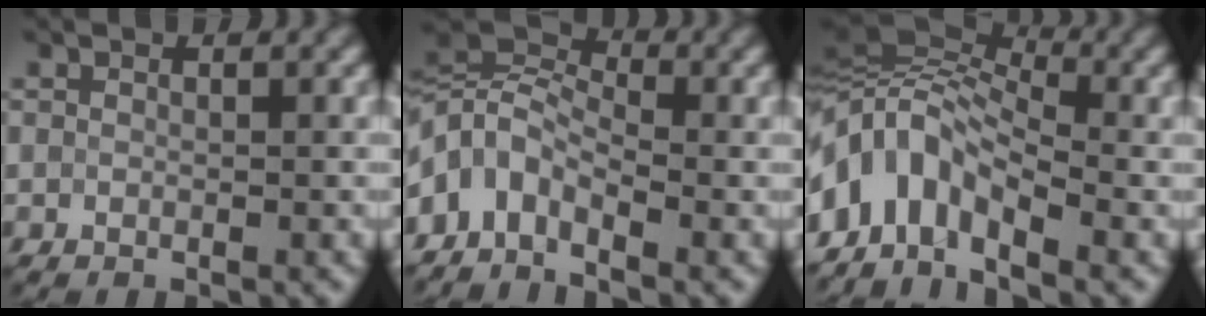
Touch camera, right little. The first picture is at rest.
{"total": 5.4, "force": [-2.0, 3.4, 3.7], "torque": [-0.071, 0.013, -0.060]}
{"total": 8.6, "force": [-2.5, 4.9, 6.6], "torque": [-0.120, 0.020, -0.070]}